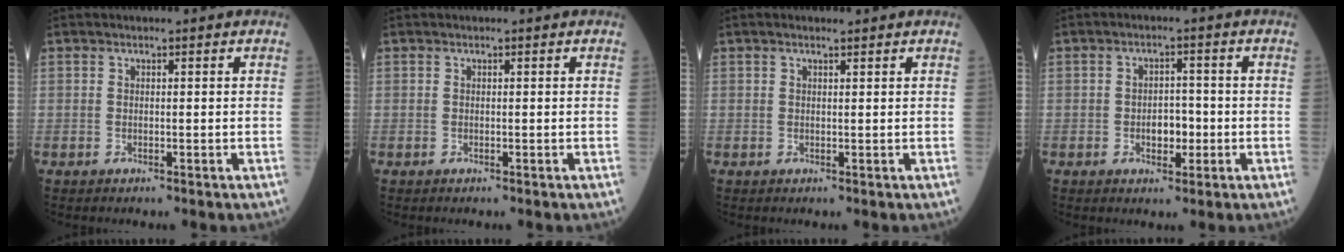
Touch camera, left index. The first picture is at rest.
{"total": 0.0}
{"total": 0.5, "force": [0.3, 0.1, 0.4], "torque": [-0.011, 0.005, 0.005]}
{"total": 3.7, "force": [-1.5, 2.1, 2.5], "torque": [-0.037, 0.001, -0.024]}